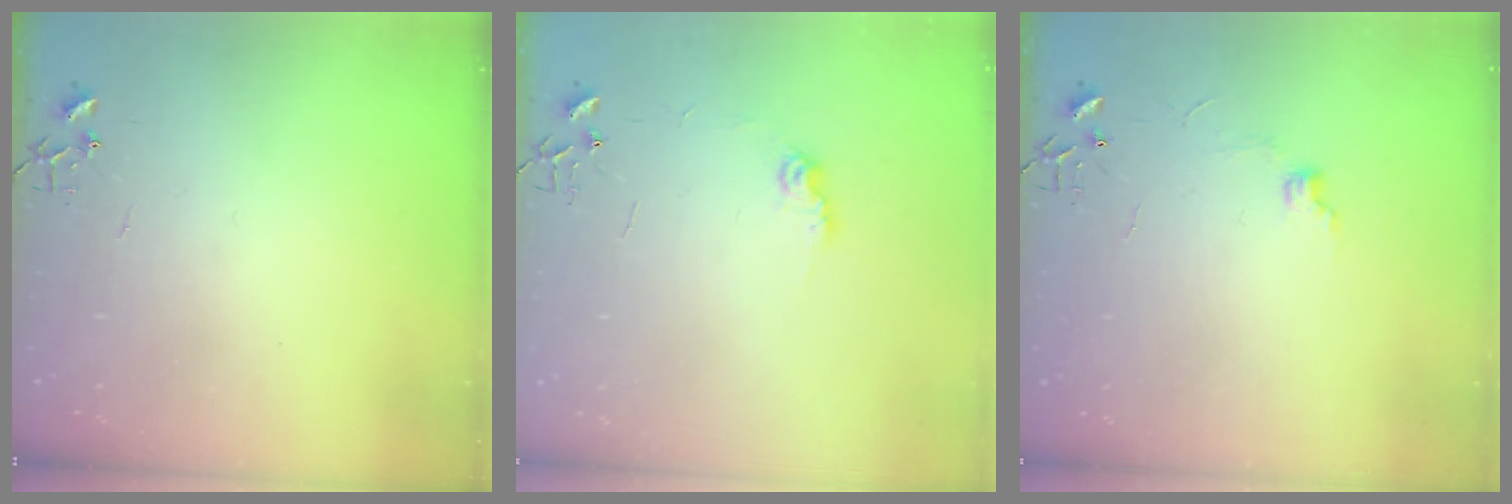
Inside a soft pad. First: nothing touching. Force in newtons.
{"total": 7.2, "press": 7.2, "slide": 0.3}
{"total": 4.1, "press": 4.0, "slide": 0.7}